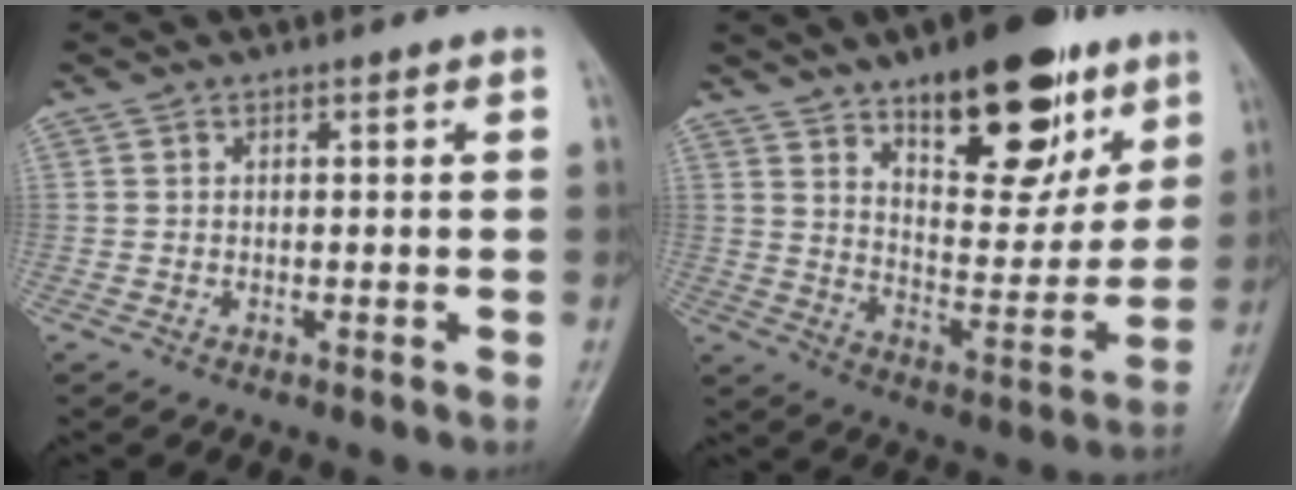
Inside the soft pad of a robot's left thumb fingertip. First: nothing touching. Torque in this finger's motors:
{"motor_torque": [0.40, 0.79, 0.11, -0.56, 0.19]}